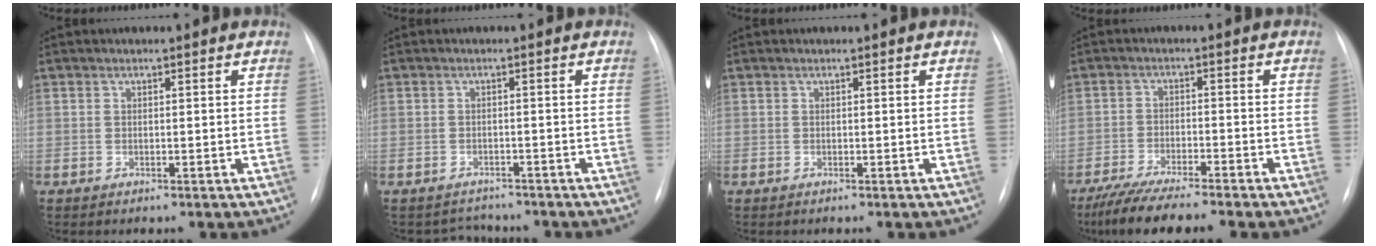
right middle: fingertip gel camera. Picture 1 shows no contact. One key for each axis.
{"total": 2.8, "fx": -2.4, "fy": 1.2, "fz": -0.7, "tx": 0.007, "ty": 0.006, "tz": -0.035}
{"total": 0.0}
{"total": 9.1, "fx": -7.6, "fy": -0.1, "fz": 5.0, "tx": -0.082, "ty": -0.027, "tz": -0.127}